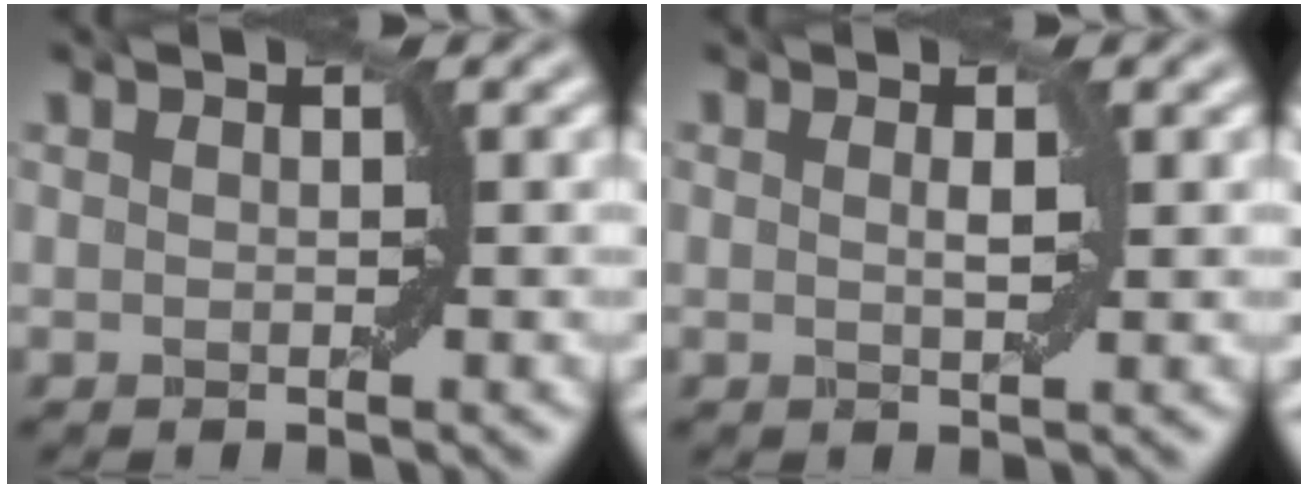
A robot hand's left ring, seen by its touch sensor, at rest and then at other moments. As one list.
[{"total": 0.9, "force": [0.2, 0.3, 0.8], "torque": [-0.008, 0.006, -0.002]}]